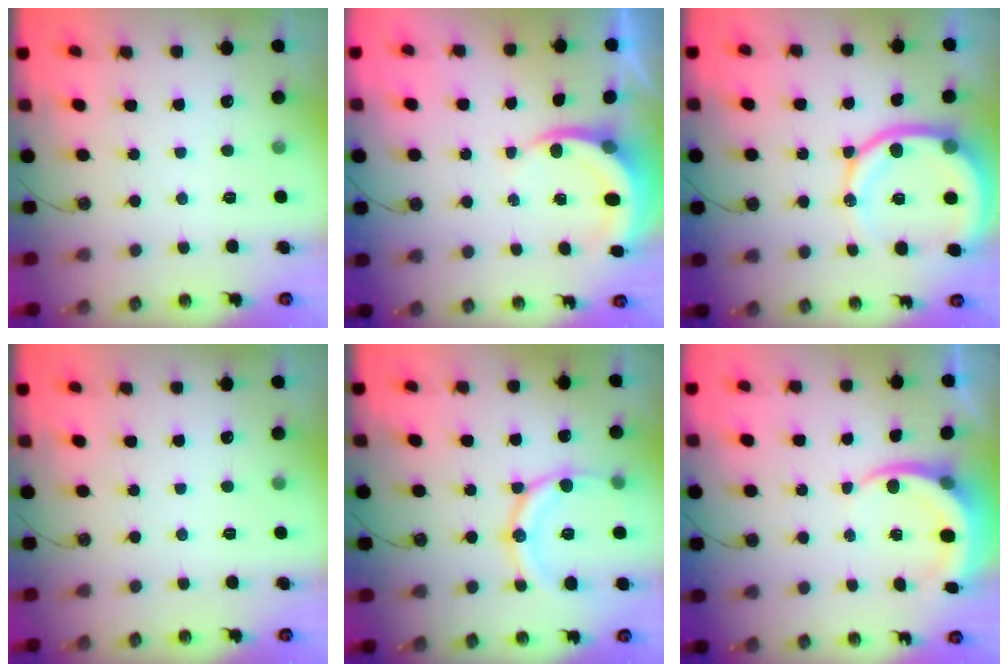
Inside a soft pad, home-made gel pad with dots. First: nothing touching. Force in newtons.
{"total": 5.2, "press": 5.2, "slide": 0.6}
{"total": 15.4, "press": 15.2, "slide": 2.1}
{"total": 0.0}
{"total": 15.9, "press": 15.6, "slide": 3.0}
{"total": 5.9, "press": 5.9, "slide": 0.5}